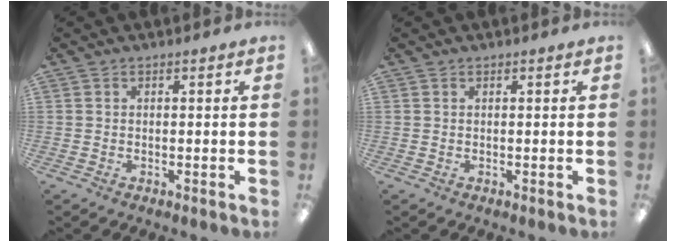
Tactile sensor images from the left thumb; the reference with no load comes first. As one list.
[{"total": 0.0}]